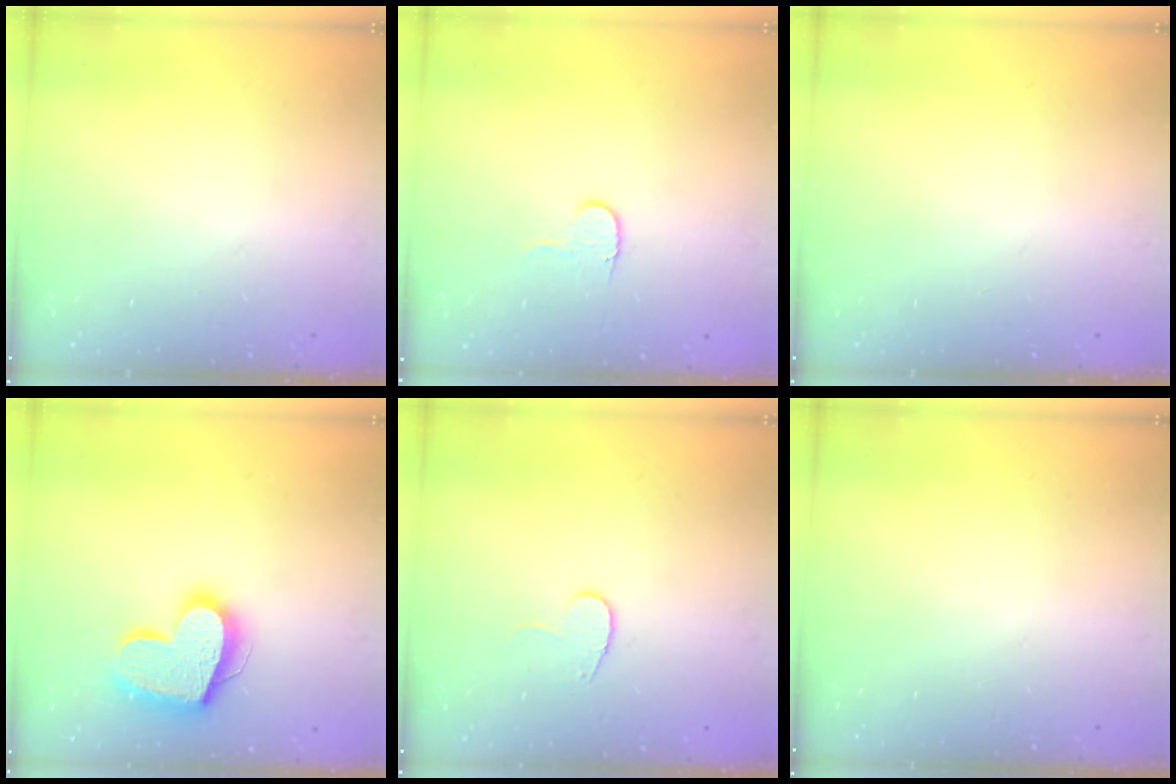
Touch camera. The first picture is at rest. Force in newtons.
{"total": 5.5, "press": 5.4, "slide": 0.5}
{"total": 0.0}
{"total": 17.7, "press": 17.7, "slide": 1.5}
{"total": 7.7, "press": 7.6, "slide": 0.5}
{"total": 0.0}